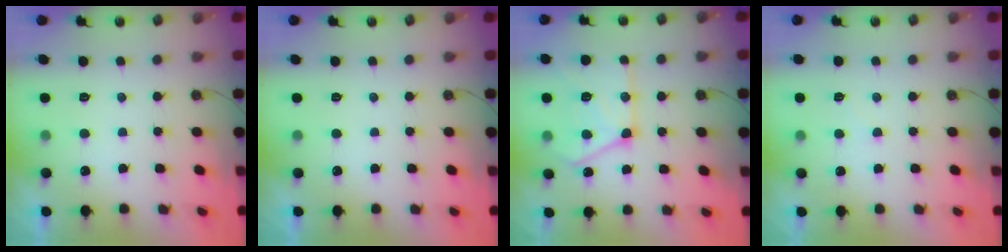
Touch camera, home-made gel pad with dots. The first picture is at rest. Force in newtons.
{"total": 0.0}
{"total": 17.5, "press": 17.4, "slide": 1.7}
{"total": 2.9, "press": 2.9, "slide": 0.4}